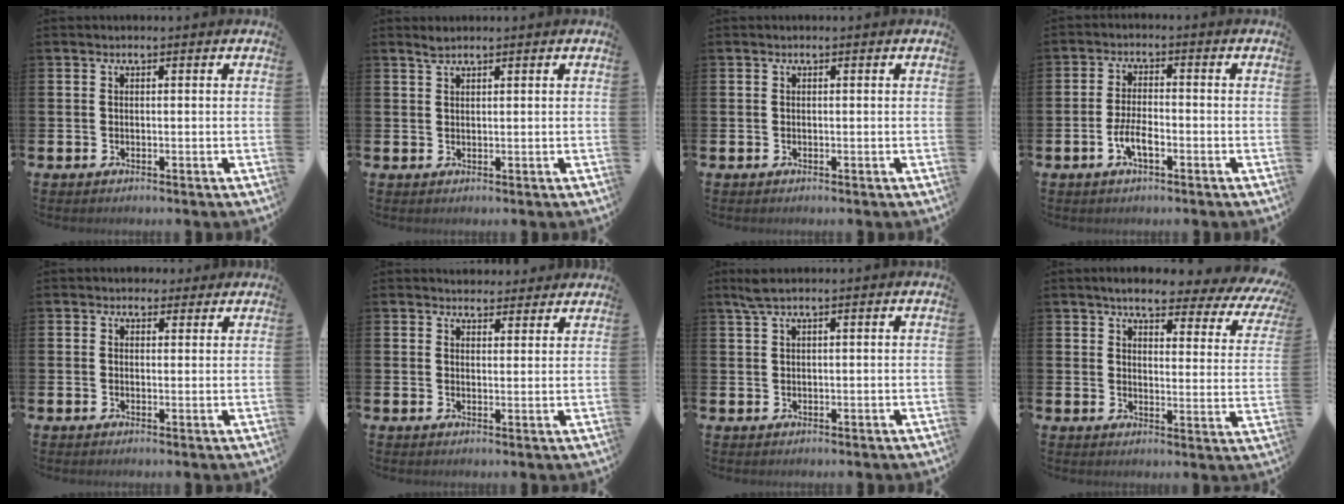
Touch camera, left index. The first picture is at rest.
{"total": 1.5, "force": [1.4, 0.2, 0.6], "torque": [-0.010, 0.000, 0.025]}
{"total": 0.0}
{"total": 3.9, "force": [-1.5, 1.4, 3.3], "torque": [-0.062, 0.002, -0.029]}
{"total": 2.2, "force": [1.9, 1.1, -0.1], "torque": [0.011, -0.003, 0.031]}
{"total": 3.5, "force": [3.3, 1.0, -0.3], "torque": [0.005, -0.016, 0.061]}
{"total": 2.0, "force": [1.4, 0.1, 1.4], "torque": [-0.033, 0.006, 0.025]}
{"total": 5.7, "force": [4.8, 1.3, 2.6], "torque": [-0.058, -0.037, 0.075]}